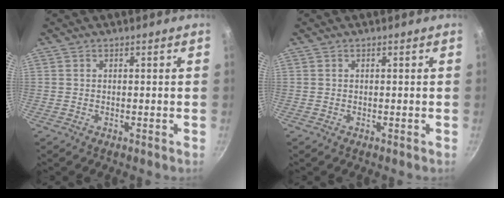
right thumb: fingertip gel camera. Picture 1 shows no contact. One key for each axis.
{"total": 0.0}